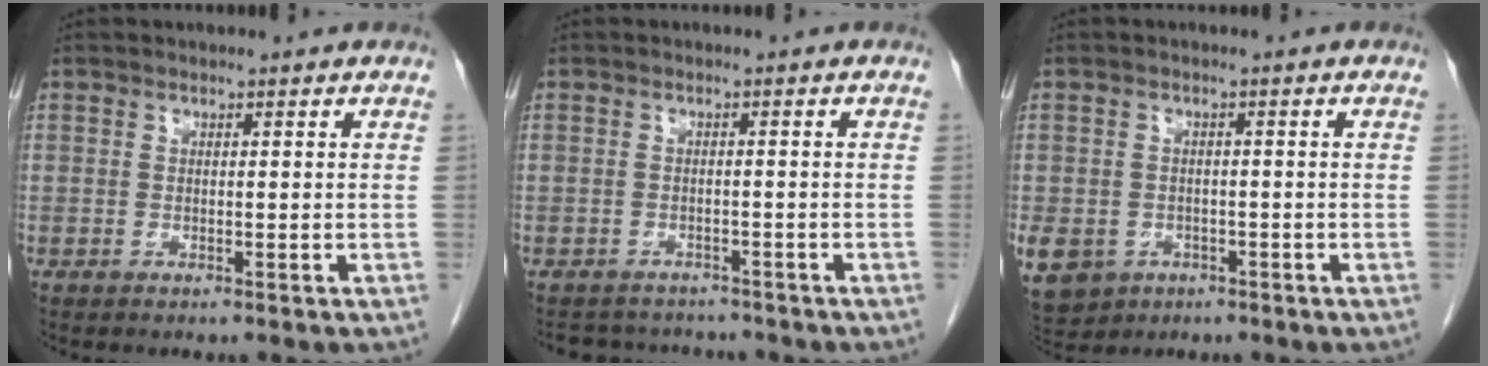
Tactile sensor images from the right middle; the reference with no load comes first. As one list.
[{"total": 5.7, "force": [-5.4, 1.7, 0.4], "torque": [-0.005, 0.005, -0.071]}, {"total": 15.3, "force": [-6.4, 12.5, 6.1], "torque": [-0.187, -0.007, -0.081]}]